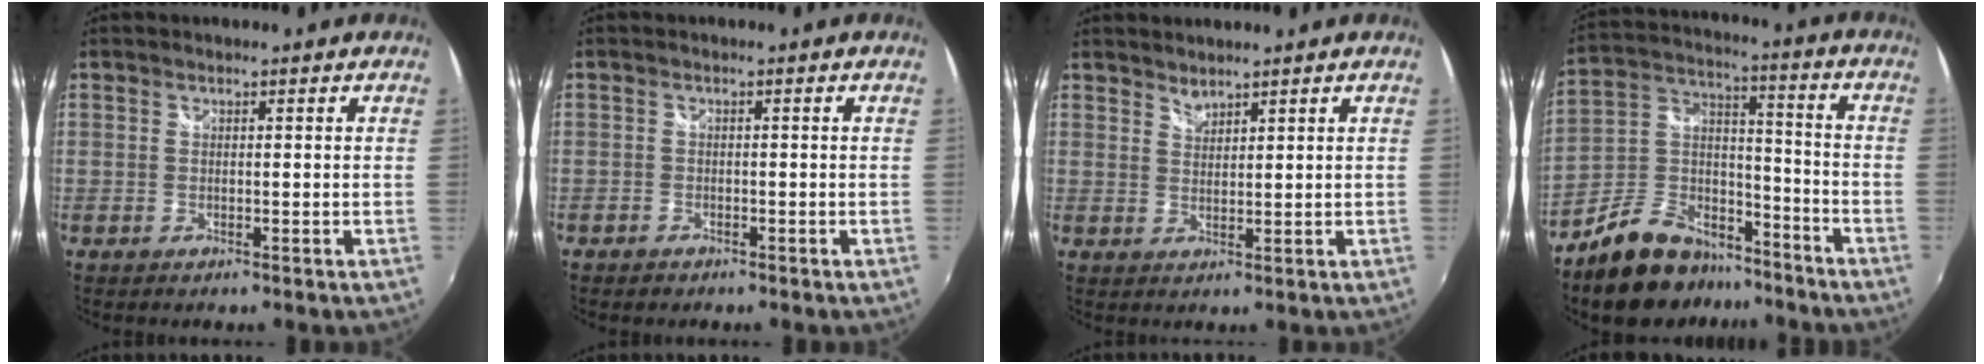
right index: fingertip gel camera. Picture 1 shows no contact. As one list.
[{"total": 1.8, "force": [-1.3, 1.2, 0.2], "torque": [-0.009, -0.001, -0.022]}, {"total": 1.9, "force": [1.8, 0.4, 0.3], "torque": [-0.001, 0.002, 0.033]}, {"total": 15.7, "force": [-11.4, 8.5, 6.7], "torque": [-0.149, 0.036, -0.181]}]